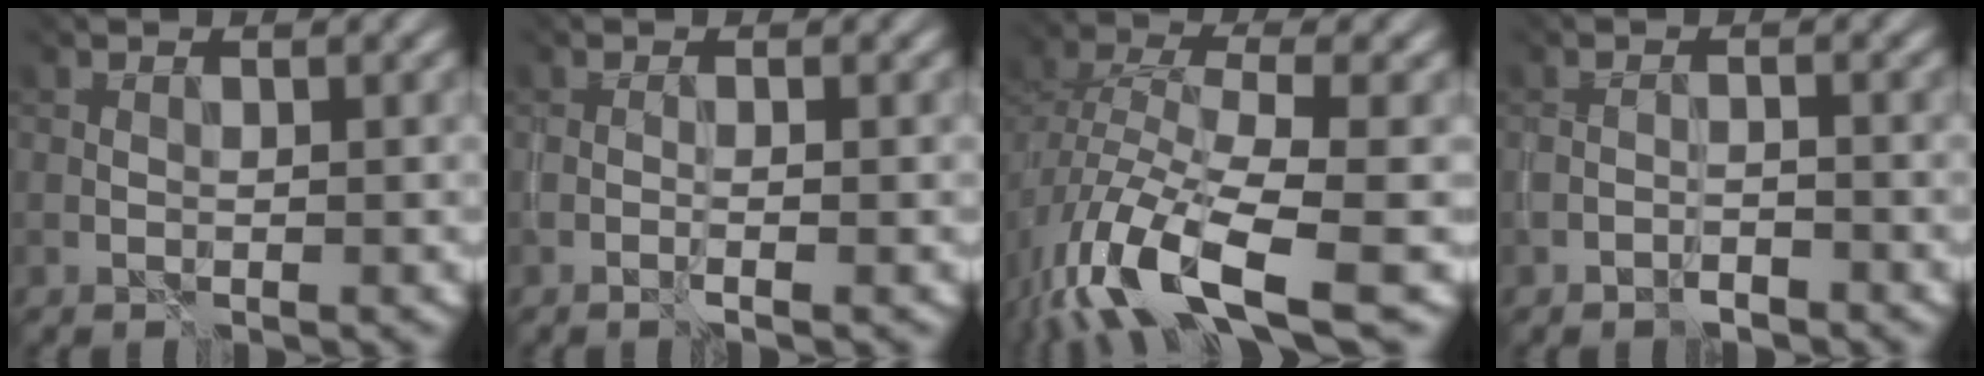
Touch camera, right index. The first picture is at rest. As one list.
[{"total": 0.9, "force": [-0.5, -0.5, 0.4], "torque": [-0.012, -0.004, -0.010]}, {"total": 10.5, "force": [-6.1, 3.3, 7.9], "torque": [-0.159, -0.015, -0.114]}, {"total": 1.5, "force": [-1.5, 0.1, 0.1], "torque": [-0.003, 0.000, -0.028]}]